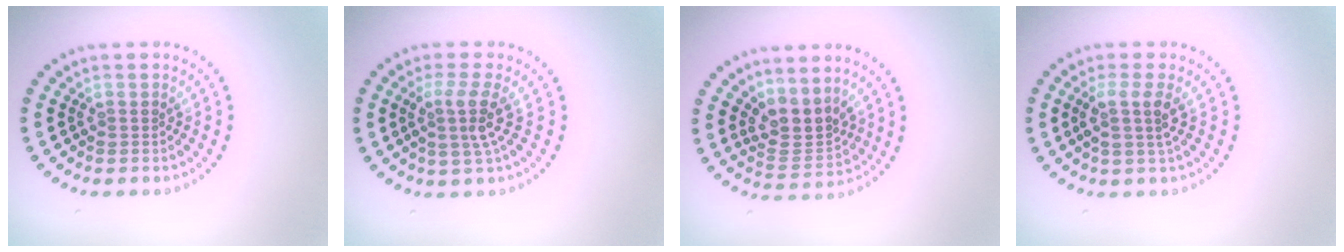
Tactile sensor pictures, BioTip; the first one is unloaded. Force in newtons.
{"total": 2.9, "press": 2.2, "slide": 1.9}
{"total": 3.2, "press": 2.4, "slide": 2.0}
{"total": 2.4, "press": 1.8, "slide": 1.6}